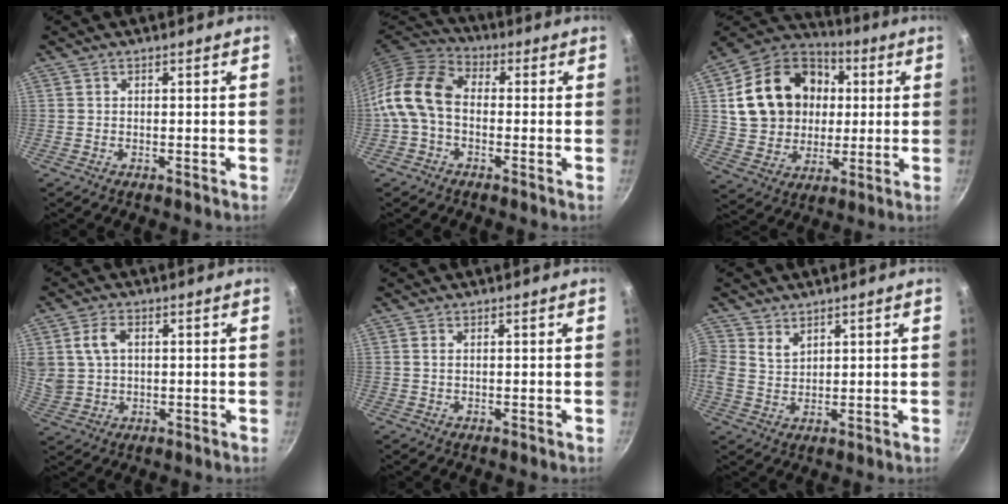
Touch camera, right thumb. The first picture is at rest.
{"total": 12.5, "force": [-1.1, 8.8, 8.9], "torque": [-0.157, 0.036, -0.045]}
{"total": 21.7, "force": [3.6, 17.5, 12.3], "torque": [-0.187, 0.021, 0.068]}
{"total": 8.0, "force": [2.0, 5.9, 5.1], "torque": [-0.089, -0.001, 0.042]}
{"total": 0.7, "force": [0.2, 0.3, 0.6], "torque": [-0.012, 0.000, 0.004]}
{"total": 5.4, "force": [2.9, 3.8, 2.5], "torque": [-0.050, -0.004, 0.058]}